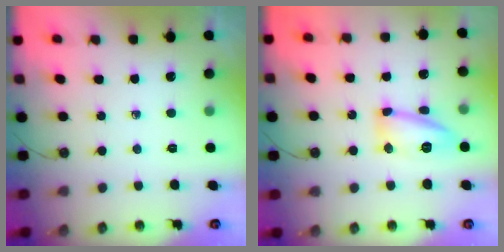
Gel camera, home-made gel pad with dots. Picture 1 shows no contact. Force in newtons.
{"total": 13.5, "press": 13.5, "slide": 0.8}